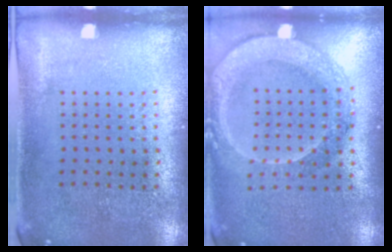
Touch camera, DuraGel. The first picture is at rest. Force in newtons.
{"total": 2.1, "press": 1.9, "slide": 0.9}